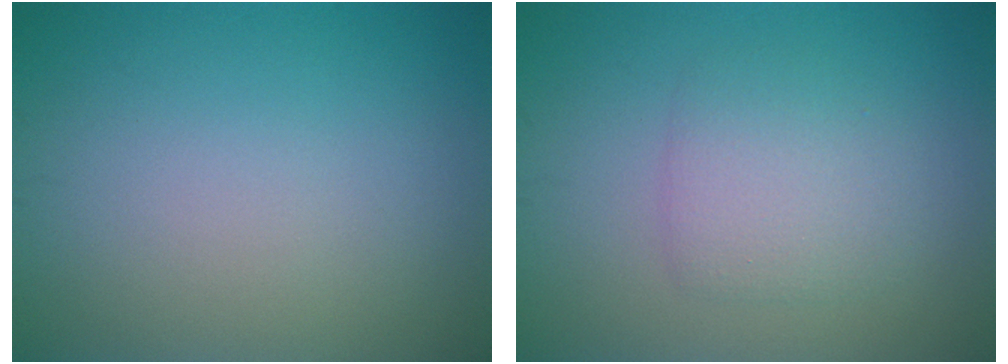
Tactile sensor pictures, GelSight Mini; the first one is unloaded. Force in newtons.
{"total": 2.8, "press": 2.8, "slide": 0.0}